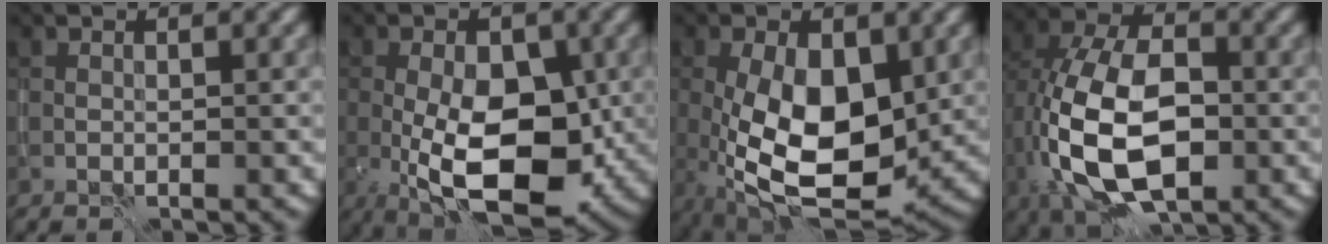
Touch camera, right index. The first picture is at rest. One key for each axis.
{"total": 10.5, "fx": -2.2, "fy": 5.2, "fz": 8.9, "tx": -0.140, "ty": -0.005, "tz": -0.039}
{"total": 10.2, "fx": -1.0, "fy": 5.3, "fz": 8.7, "tx": -0.167, "ty": -0.016, "tz": -0.012}
{"total": 11.8, "fx": -2.8, "fy": 6.9, "fz": 9.2, "tx": -0.189, "ty": -0.007, "tz": -0.057}